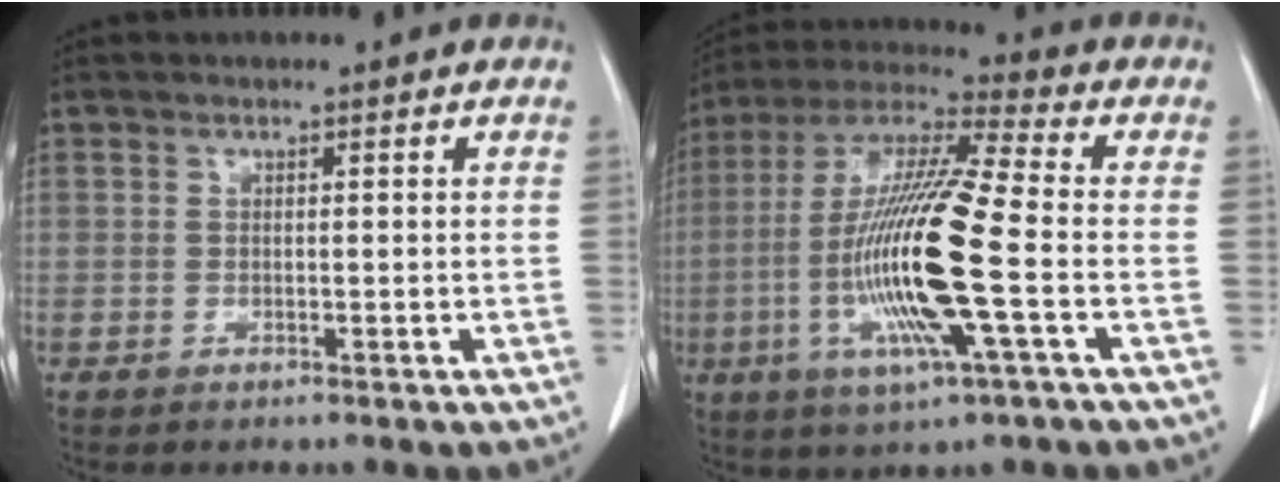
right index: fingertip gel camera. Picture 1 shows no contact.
{"total": 18.6, "force": [-3.9, 1.0, 18.2], "torque": [-0.378, -0.013, -0.079]}